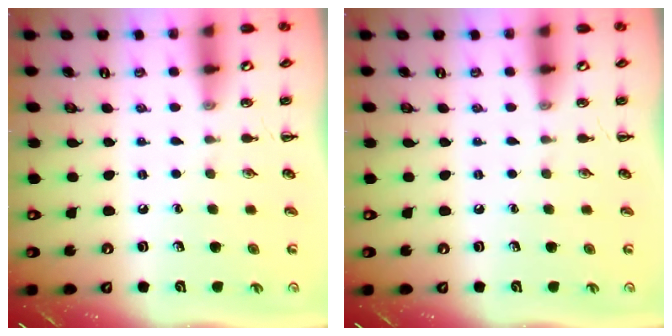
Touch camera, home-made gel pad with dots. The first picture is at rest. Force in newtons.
{"total": 0.0}